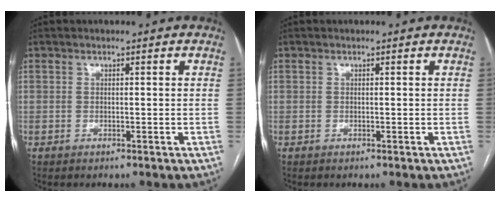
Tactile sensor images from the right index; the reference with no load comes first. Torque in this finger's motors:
{"motor_torque": [0.00, 0.00, 0.00, 0.00]}